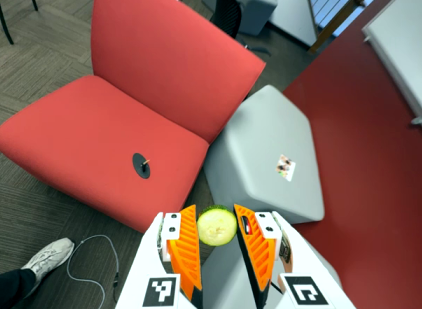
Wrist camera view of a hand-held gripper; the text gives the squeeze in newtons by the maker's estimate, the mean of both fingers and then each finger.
{"total": 7.5, "left": 8.1, "right": 6.9}